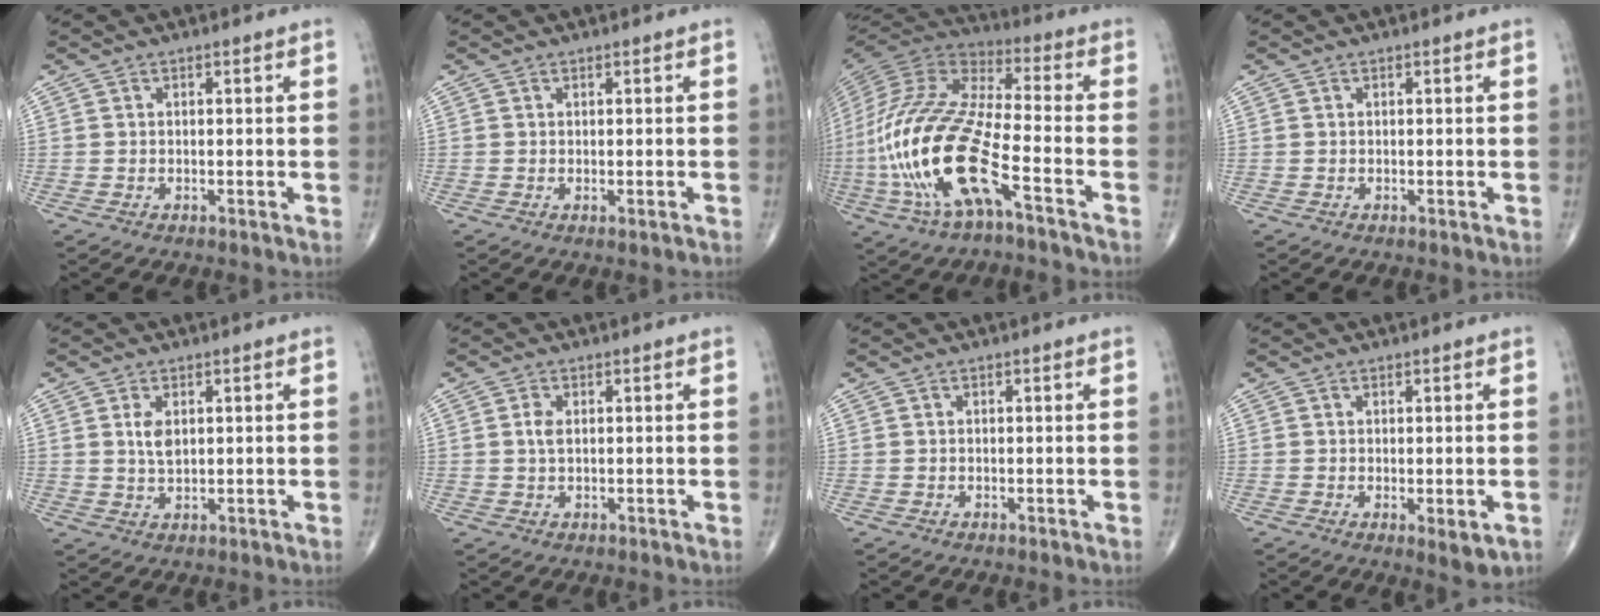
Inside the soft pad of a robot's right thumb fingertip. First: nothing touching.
{"total": 0.7, "force": [-0.2, 0.1, 0.7], "torque": [-0.014, -0.003, 0.000]}
{"total": 24.2, "force": [-8.2, 7.6, 21.5], "torque": [-0.514, 0.017, -0.152]}
{"total": 0.0}
{"total": 3.6, "force": [1.0, 2.0, 2.8], "torque": [-0.049, -0.007, 0.022]}
{"total": 2.3, "force": [0.4, 1.3, 1.8], "torque": [-0.038, 0.002, 0.009]}
{"total": 0.0}
{"total": 3.7, "force": [-0.9, 1.2, 3.4], "torque": [-0.047, -0.012, -0.007]}